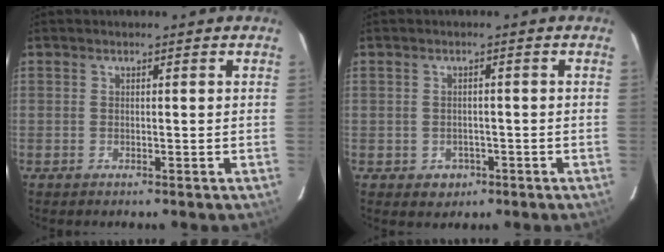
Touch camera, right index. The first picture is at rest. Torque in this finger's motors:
{"motor_torque": [-0.01, -0.02, 0.00, -0.03]}